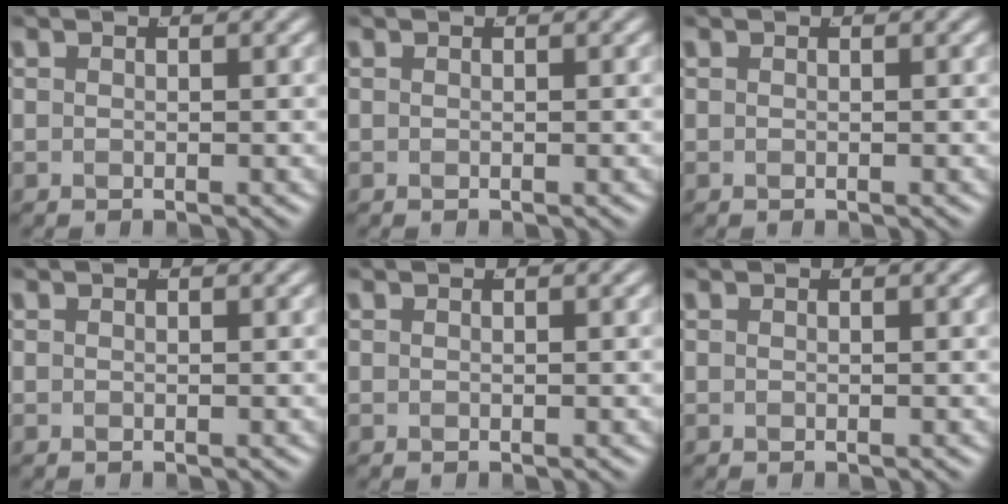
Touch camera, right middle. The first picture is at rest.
{"total": 0.0}
{"total": 0.0}
{"total": 0.0}
{"total": 0.0}
{"total": 0.0}